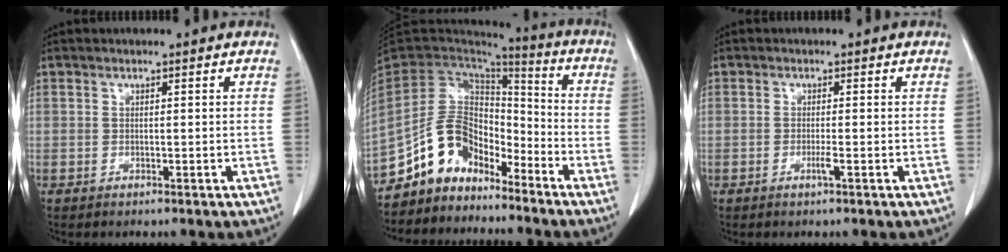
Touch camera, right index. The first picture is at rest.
{"total": 11.2, "force": [-8.6, 6.2, 3.7], "torque": [-0.071, 0.051, -0.162]}
{"total": 1.3, "force": [-0.6, -0.2, 1.1], "torque": [-0.027, -0.002, -0.008]}